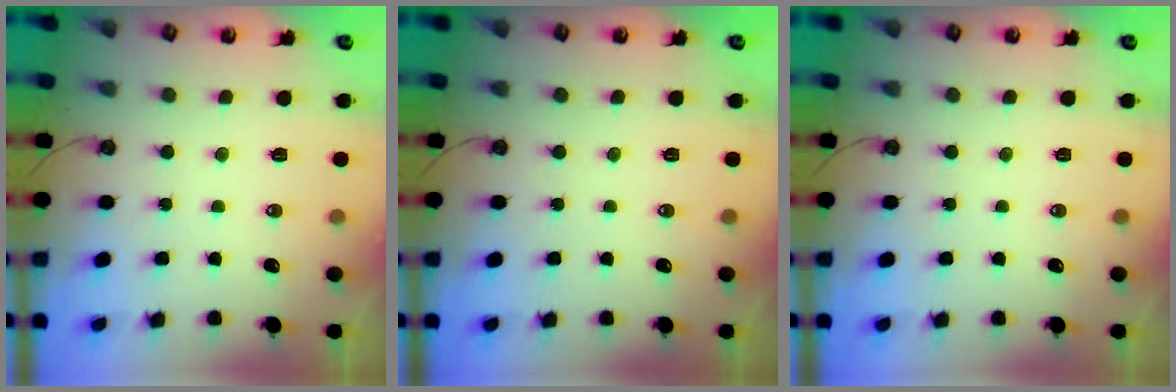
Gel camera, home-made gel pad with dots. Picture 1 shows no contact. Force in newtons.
{"total": 0.0}
{"total": 0.0}